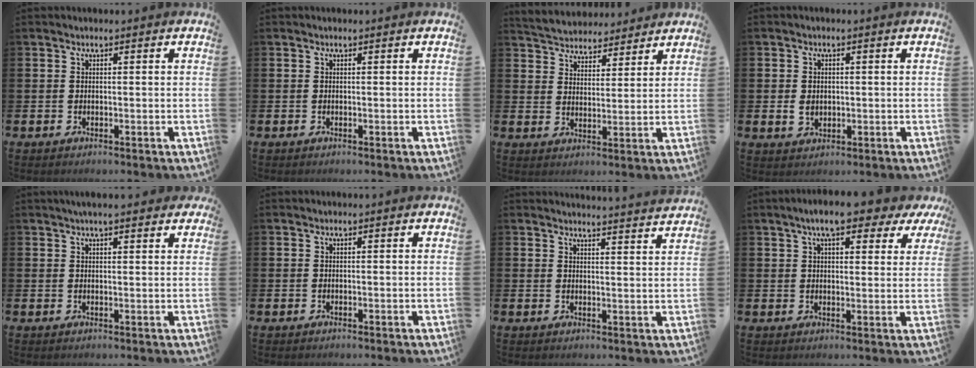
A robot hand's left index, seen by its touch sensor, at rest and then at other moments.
{"total": 0.0}
{"total": 4.9, "force": [4.8, 1.2, -0.4], "torque": [-0.020, -0.027, 0.087]}
{"total": 2.0, "force": [0.1, 1.7, 1.1], "torque": [-0.015, 0.006, -0.002]}
{"total": 3.1, "force": [2.7, 0.4, 1.4], "torque": [-0.022, -0.007, 0.046]}
{"total": 0.0}
{"total": 3.6, "force": [3.6, -0.6, -0.1], "torque": [0.003, -0.031, 0.062]}
{"total": 7.0, "force": [5.5, 2.2, 3.9], "torque": [-0.066, -0.014, 0.092]}